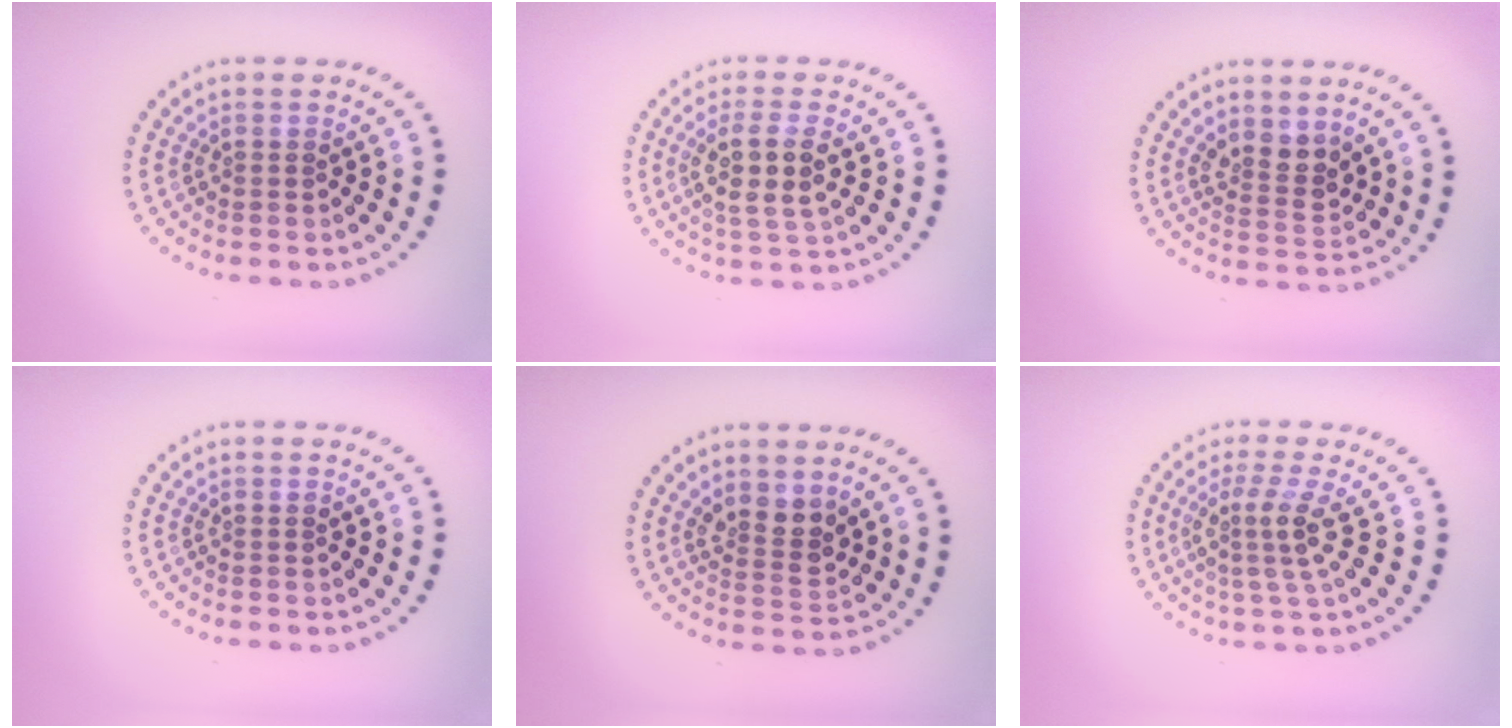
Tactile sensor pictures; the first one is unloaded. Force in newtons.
{"total": 3.8, "press": 3.5, "slide": 1.5}
{"total": 2.6, "press": 2.4, "slide": 1.2}
{"total": 0.0}
{"total": 2.6, "press": 2.4, "slide": 1.2}
{"total": 3.0, "press": 2.2, "slide": 2.0}